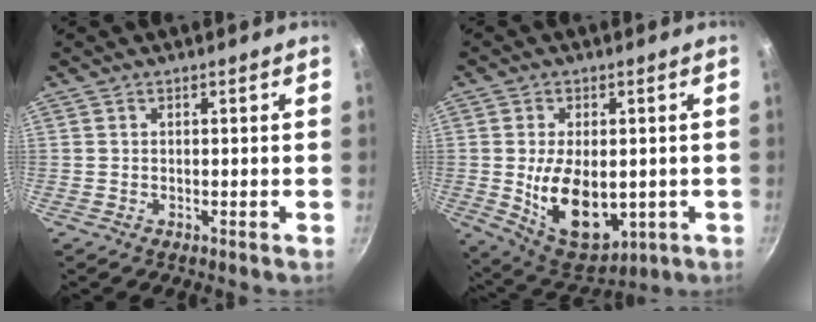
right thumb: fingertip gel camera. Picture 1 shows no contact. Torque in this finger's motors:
{"motor_torque": [-0.31, 0.89, 1.29, 0.23, 0.44]}